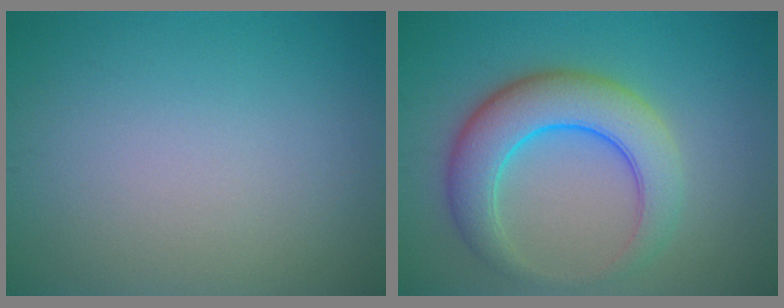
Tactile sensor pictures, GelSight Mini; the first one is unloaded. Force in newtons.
{"total": 6.9, "press": 6.9, "slide": 0.2}